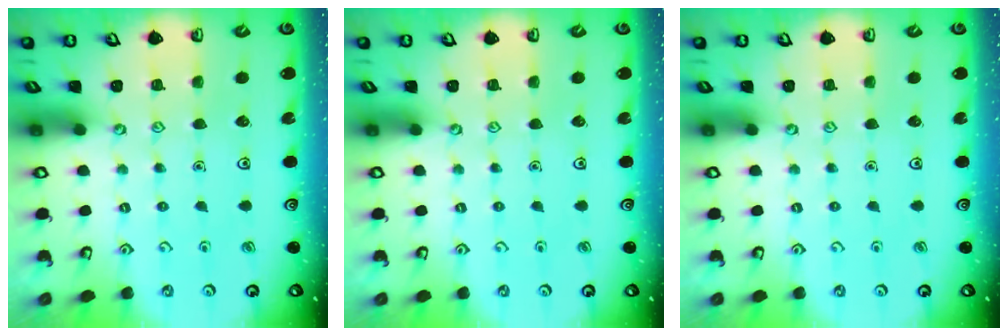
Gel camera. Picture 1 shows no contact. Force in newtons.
{"total": 0.0}
{"total": 0.0}